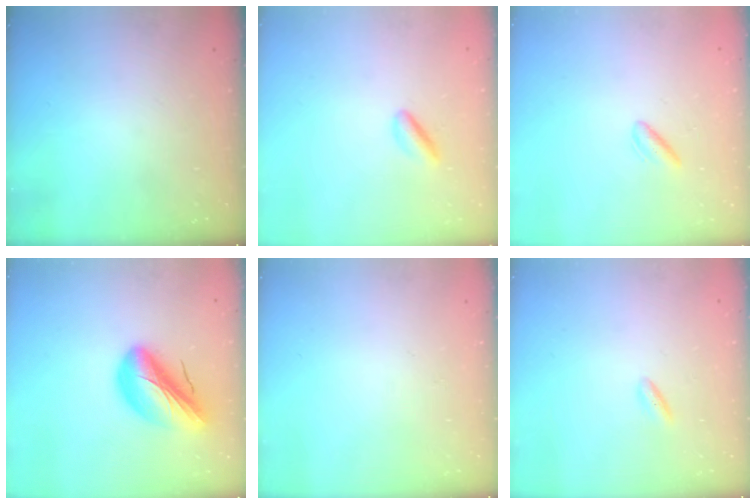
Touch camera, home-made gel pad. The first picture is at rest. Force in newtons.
{"total": 3.3, "press": 3.2, "slide": 1.1}
{"total": 2.4, "press": 2.1, "slide": 1.2}
{"total": 14.9, "press": 14.4, "slide": 4.0}
{"total": 0.0}
{"total": 2.0, "press": 1.9, "slide": 0.6}